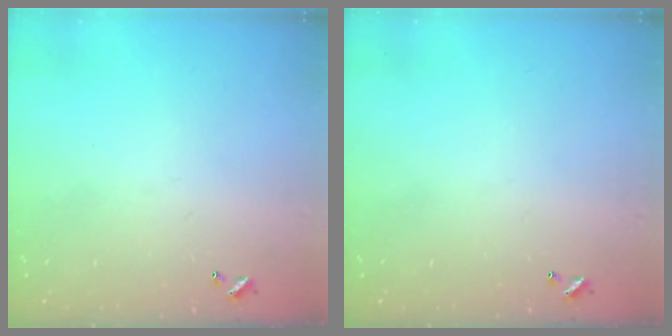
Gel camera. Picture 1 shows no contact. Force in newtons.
{"total": 0.0}